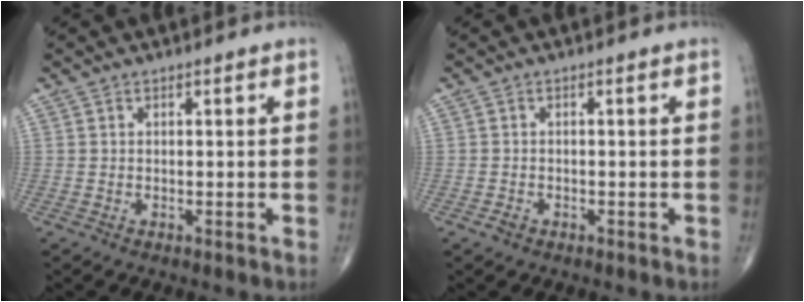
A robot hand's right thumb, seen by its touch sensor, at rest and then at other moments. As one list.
[{"total": 1.1, "force": [-0.7, 0.8, 0.5], "torque": [-0.009, 0.005, -0.012]}]